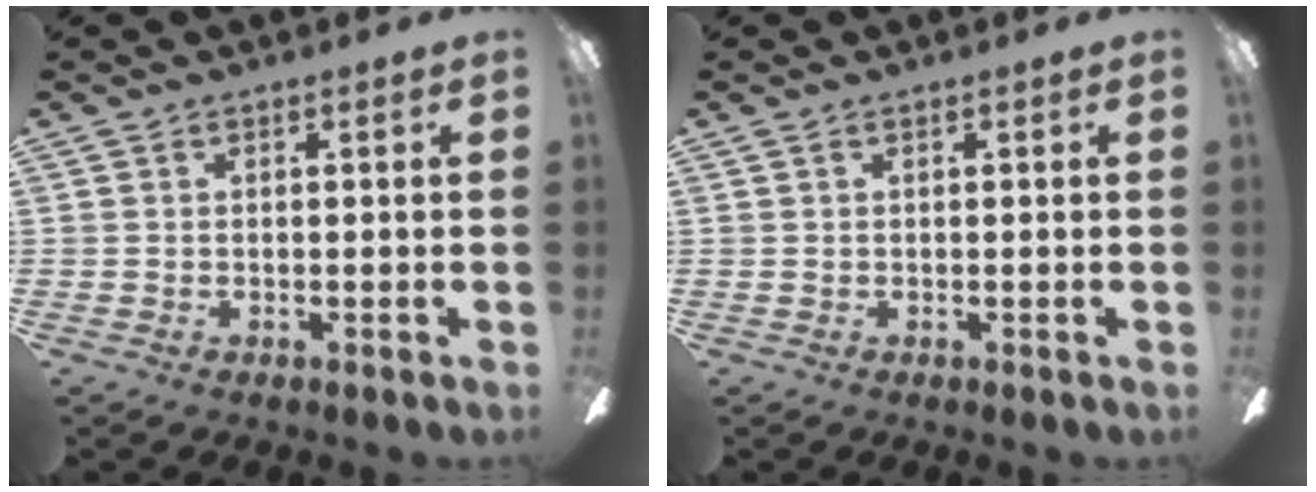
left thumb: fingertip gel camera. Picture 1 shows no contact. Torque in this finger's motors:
{"motor_torque": [0.00, 0.00, -0.16, 0.16, 0.00]}